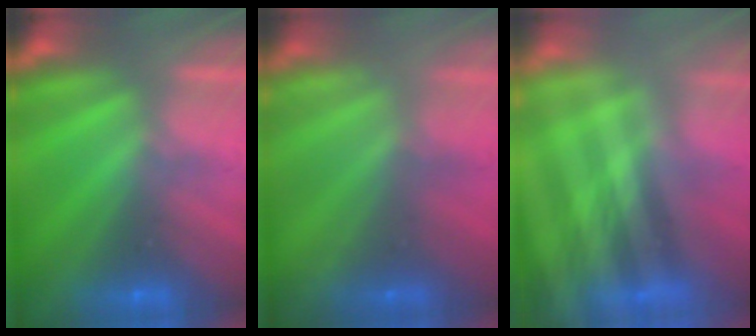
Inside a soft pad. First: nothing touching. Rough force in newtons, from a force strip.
{"total": 2.1}
{"total": 5.6}